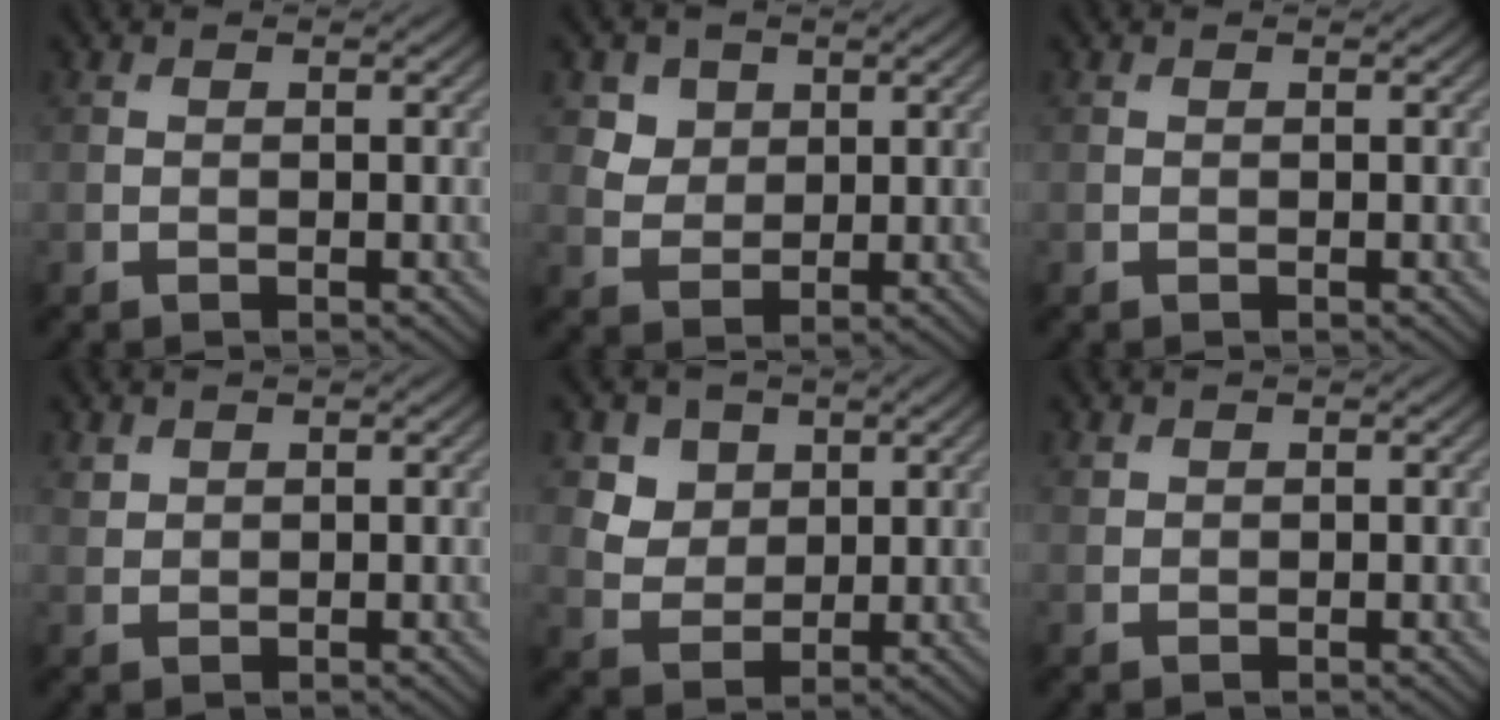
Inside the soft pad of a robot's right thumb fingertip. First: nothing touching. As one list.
[{"total": 3.8, "force": [2.1, 2.9, 1.2], "torque": [-0.039, -0.018, 0.052]}, {"total": 0.0}, {"total": 1.2, "force": [0.9, 0.6, 0.3], "torque": [-0.010, -0.001, 0.023]}, {"total": 4.7, "force": [2.6, 3.6, 1.6], "torque": [-0.052, -0.022, 0.061]}, {"total": 0.7, "force": [0.5, 0.3, 0.1], "torque": [-0.005, -0.001, 0.015]}]